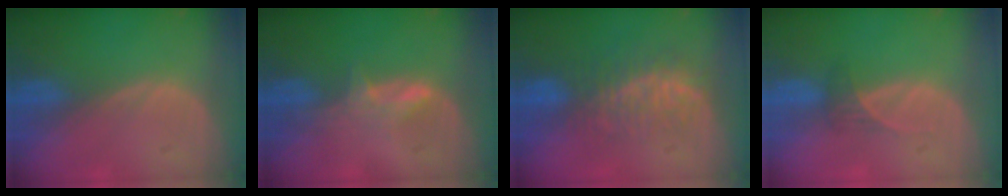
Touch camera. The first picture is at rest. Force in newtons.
{"total": 2.8, "press": 2.8, "slide": 0.4}
{"total": 7.6, "press": 7.1, "slide": 2.8}
{"total": 1.8, "press": 1.6, "slide": 0.8}